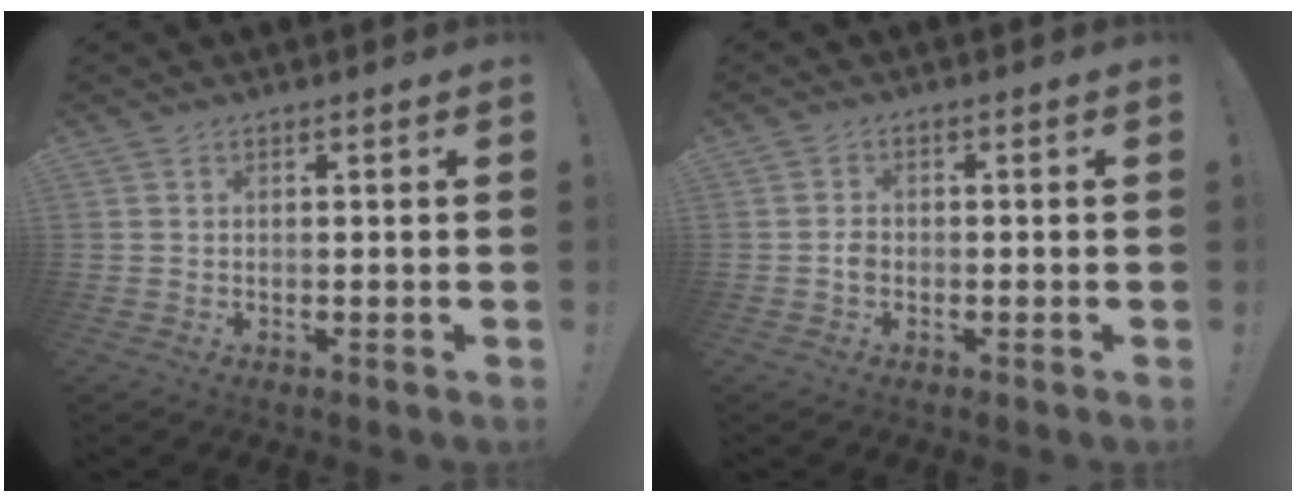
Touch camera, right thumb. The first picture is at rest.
{"total": 2.1, "force": [-1.0, 1.5, 1.1], "torque": [-0.014, 0.004, -0.019]}